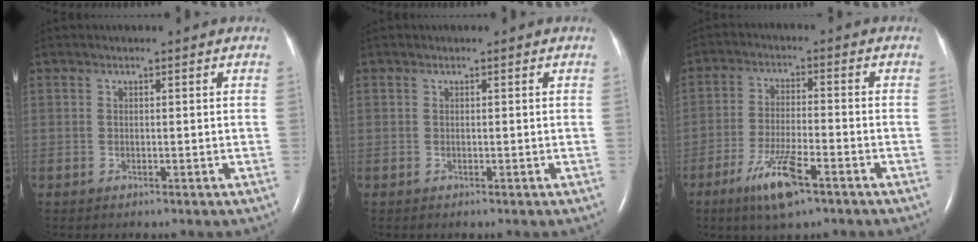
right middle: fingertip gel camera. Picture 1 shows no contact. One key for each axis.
{"total": 0.0}
{"total": 8.3, "fx": -4.9, "fy": 1.3, "fz": 6.6, "tx": -0.132, "ty": -0.014, "tz": -0.087}